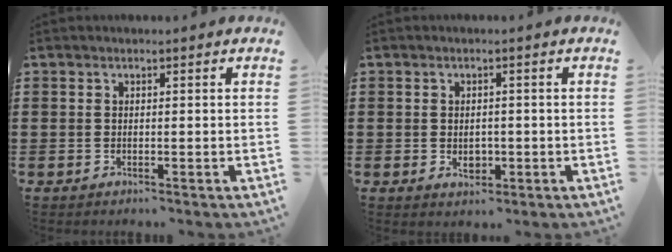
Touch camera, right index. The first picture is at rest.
{"total": 2.2, "force": [-0.4, 1.6, 1.5], "torque": [-0.020, 0.001, -0.011]}